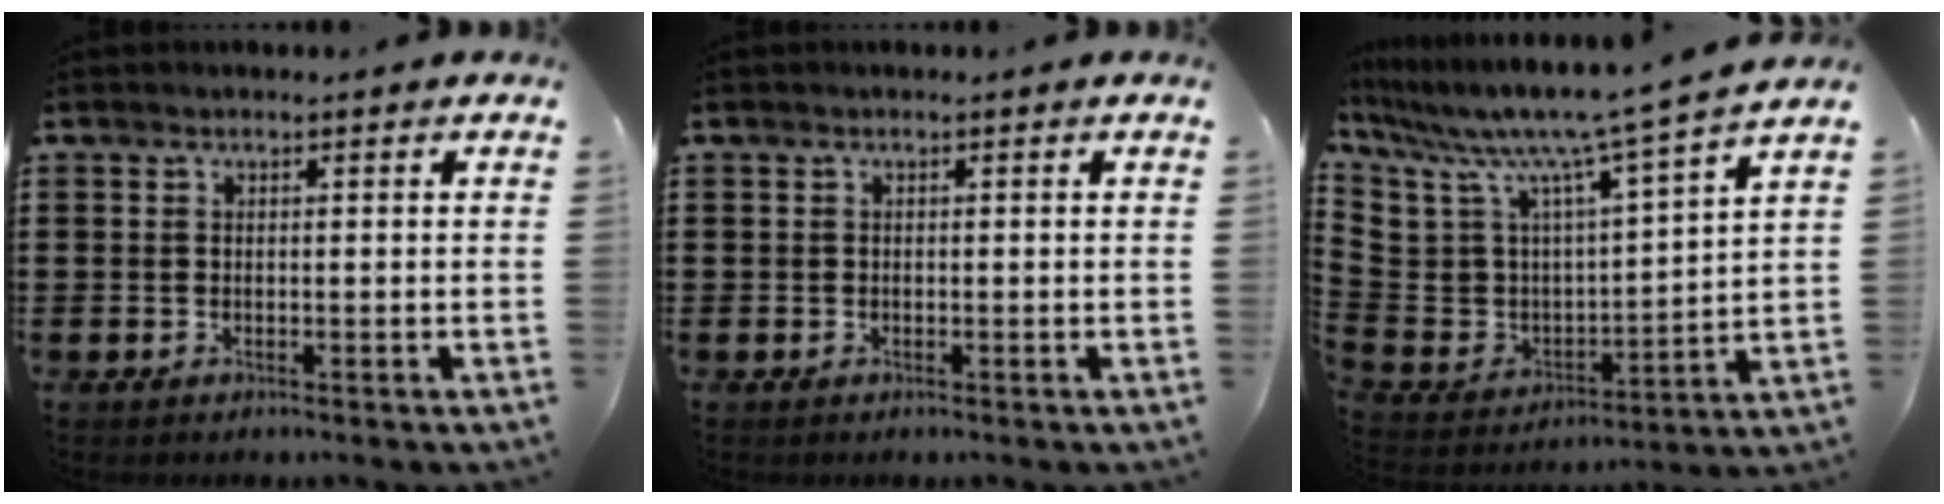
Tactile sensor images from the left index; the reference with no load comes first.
{"total": 0.0}
{"total": 8.6, "force": [7.1, 1.6, 4.7], "torque": [-0.123, -0.054, 0.112]}